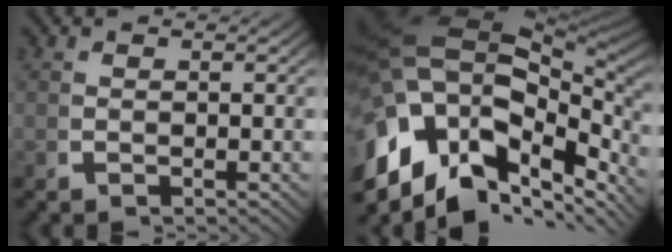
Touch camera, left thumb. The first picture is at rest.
{"total": 22.4, "force": [-0.6, 15.0, 16.6], "torque": [-0.314, -0.038, 0.005]}